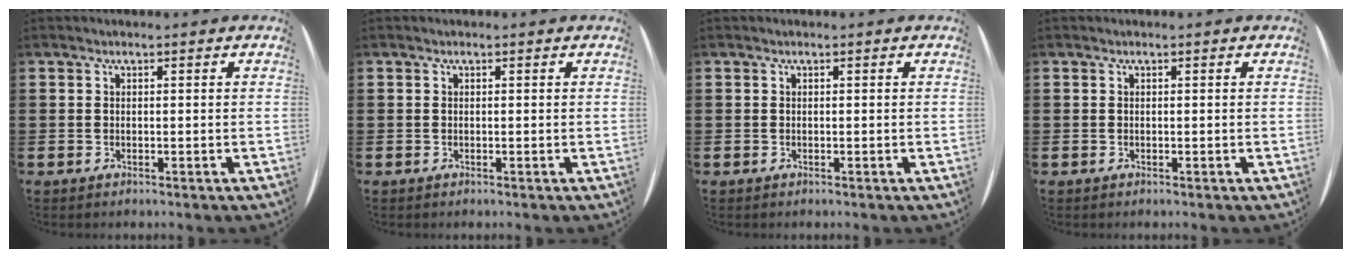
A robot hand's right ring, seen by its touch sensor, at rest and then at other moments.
{"total": 0.0}
{"total": 0.0}
{"total": 0.0}